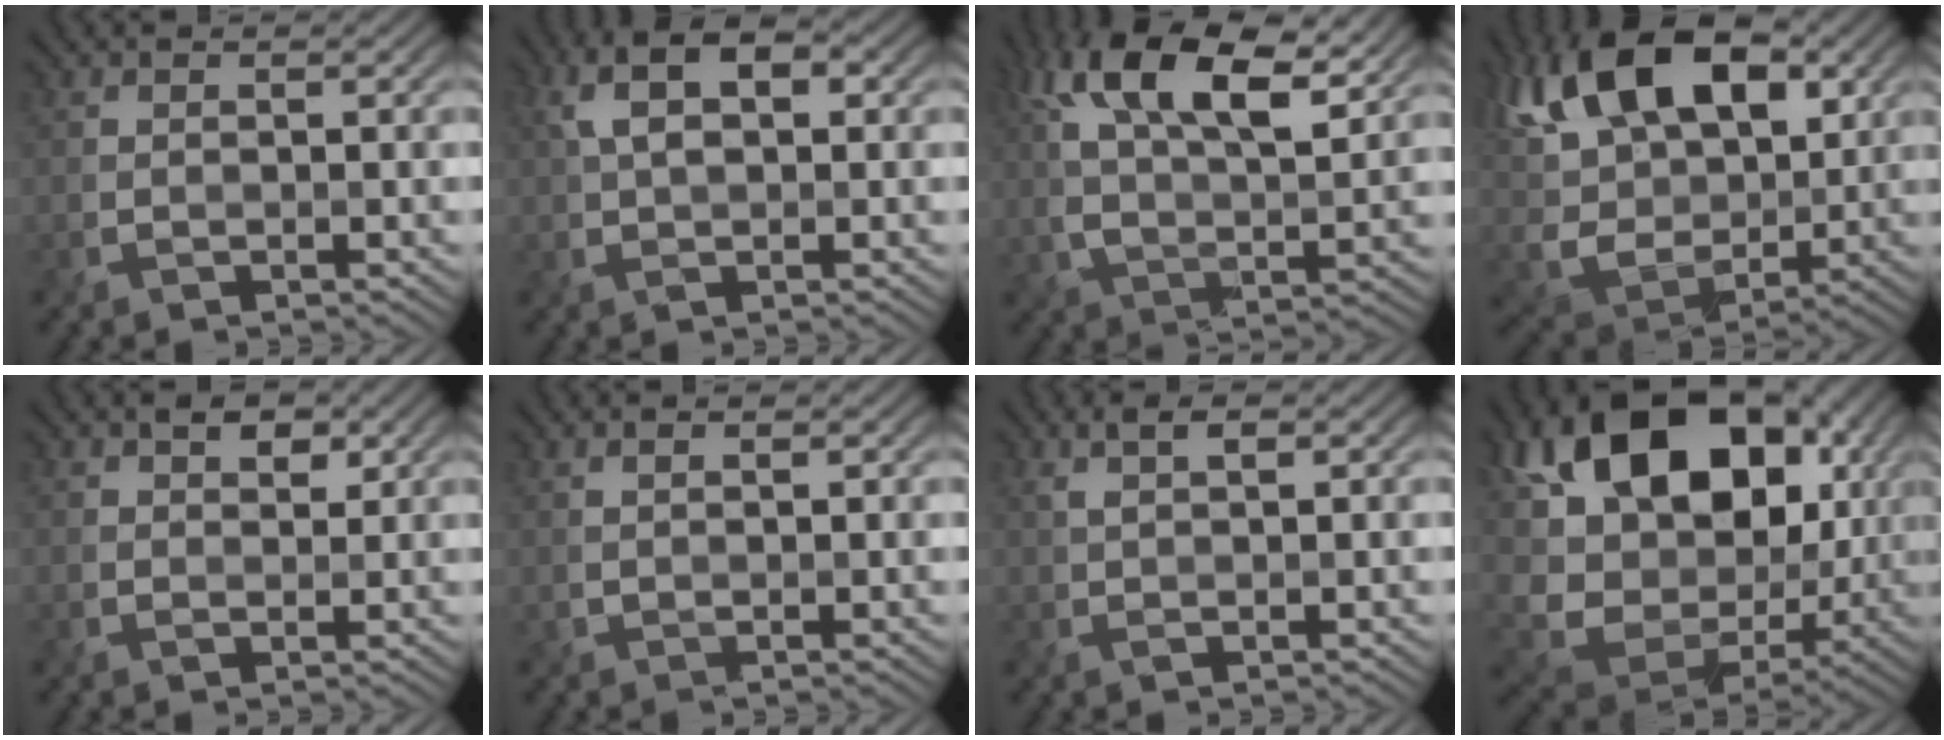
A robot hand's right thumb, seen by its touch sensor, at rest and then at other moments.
{"total": 6.7, "force": [1.5, 3.7, 5.4], "torque": [-0.108, 0.011, 0.018]}
{"total": 15.0, "force": [7.1, 6.1, 11.7], "torque": [-0.238, 0.013, 0.114]}
{"total": 17.4, "force": [6.9, 10.5, 12.0], "torque": [-0.262, 0.029, 0.116]}
{"total": 2.3, "force": [1.2, 1.5, 1.3], "torque": [-0.022, -0.001, 0.016]}
{"total": 0.9, "force": [0.5, 0.1, 0.8], "torque": [-0.021, 0.004, 0.008]}
{"total": 2.4, "force": [0.9, 0.7, 2.1], "torque": [-0.048, 0.006, 0.016]}
{"total": 19.7, "force": [4.4, 14.4, 12.7], "torque": [-0.259, -0.018, 0.106]}